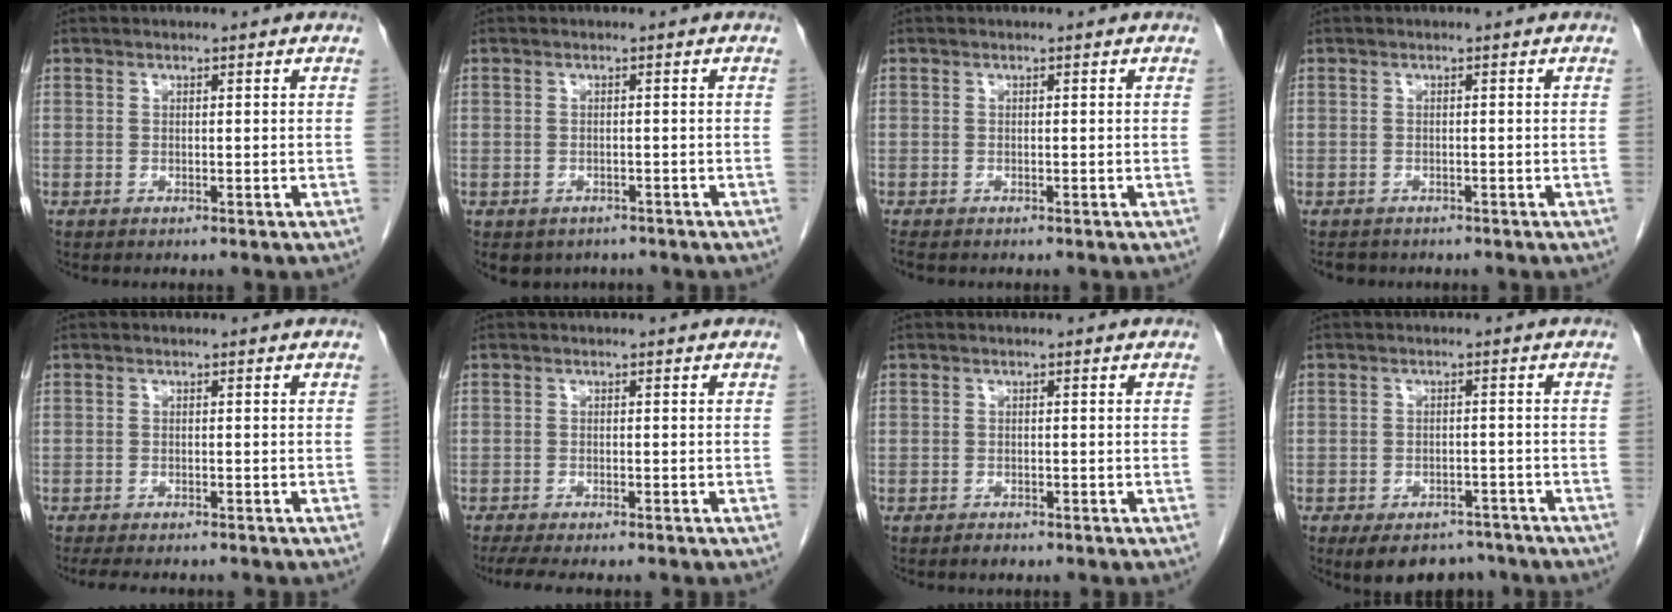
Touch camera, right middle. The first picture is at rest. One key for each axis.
{"total": 4.6, "fx": -3.5, "fy": 2.8, "fz": 0.8, "tx": -0.003, "ty": 0.005, "tz": -0.044}
{"total": 1.3, "fx": -1.1, "fy": 0.4, "fz": 0.5, "tx": -0.014, "ty": -0.004, "tz": -0.016}
{"total": 2.2, "fx": -1.9, "fy": 1.1, "fz": 0.4, "tx": -0.012, "ty": -0.003, "tz": -0.027}
{"total": 6.2, "fx": -5.3, "fy": 1.4, "fz": 2.7, "tx": -0.035, "ty": -0.009, "tz": -0.076}
{"total": 6.7, "fx": -5.6, "fy": 1.2, "fz": 3.6, "tx": -0.049, "ty": -0.014, "tz": -0.083}
{"total": 1.0, "fx": -0.8, "fy": 0.4, "fz": 0.4, "tx": -0.008, "ty": -0.002, "tz": -0.010}
{"total": 8.8, "fx": -6.9, "fy": 4.6, "fz": 3.1, "tx": -0.035, "ty": 0.004, "tz": -0.095}